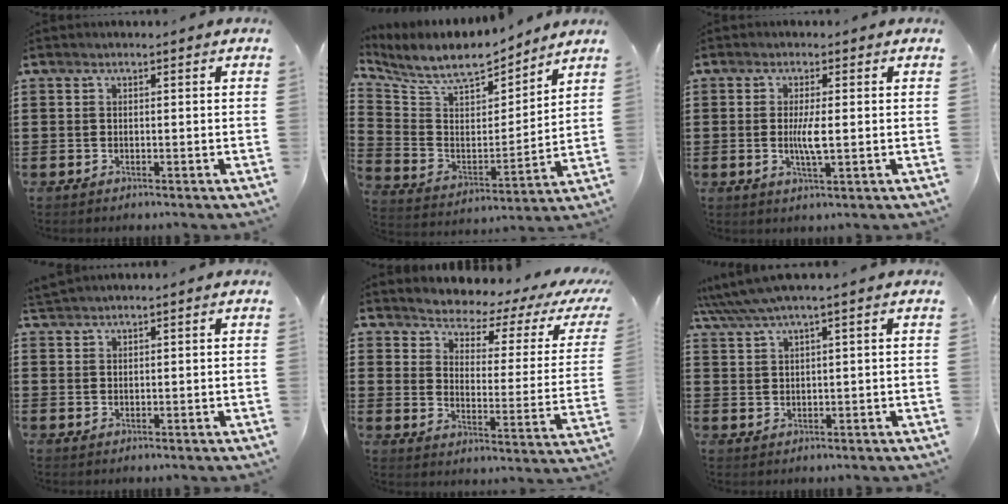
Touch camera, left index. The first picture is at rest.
{"total": 8.7, "force": [7.7, 2.2, 3.2], "torque": [-0.102, -0.050, 0.134]}
{"total": 4.0, "force": [0.0, 0.6, 4.0], "torque": [-0.080, -0.005, -0.004]}
{"total": 1.2, "force": [1.1, -0.1, 0.2], "torque": [-0.007, 0.000, 0.023]}
{"total": 2.5, "force": [2.3, 1.0, 0.5], "torque": [-0.032, -0.028, 0.029]}
{"total": 3.1, "force": [2.0, 0.0, 2.5], "torque": [-0.061, -0.004, 0.030]}